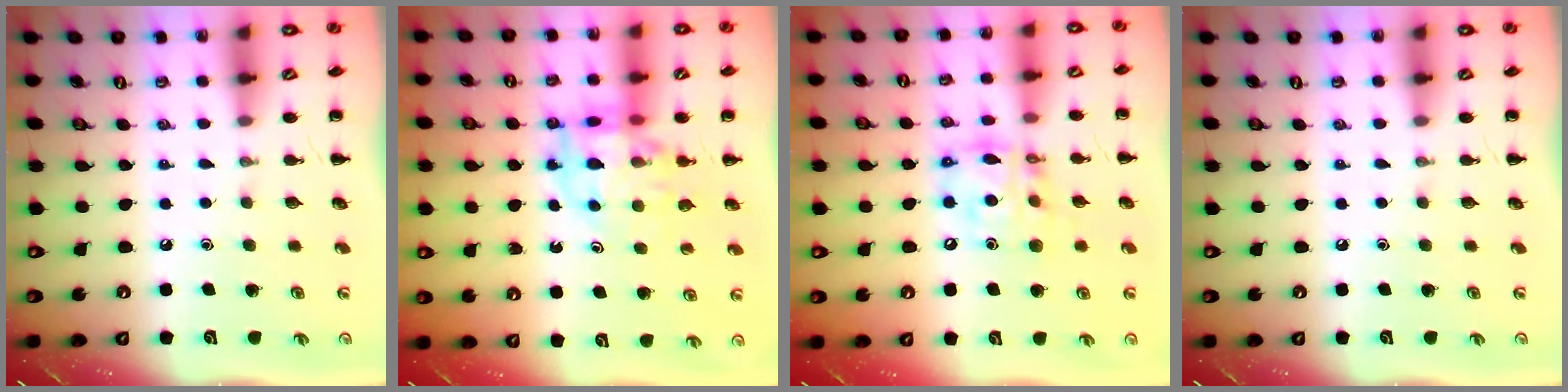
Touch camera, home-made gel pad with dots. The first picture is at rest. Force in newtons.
{"total": 11.8, "press": 11.3, "slide": 3.5}
{"total": 14.6, "press": 14.2, "slide": 3.7}
{"total": 0.0}